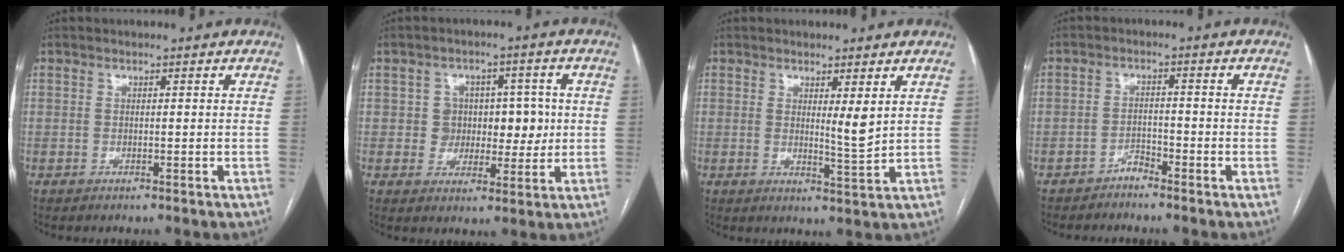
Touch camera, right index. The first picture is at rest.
{"total": 6.2, "force": [0.6, 5.7, 2.5], "torque": [-0.014, 0.025, 0.012]}
{"total": 3.5, "force": [1.3, 0.2, 3.3], "torque": [-0.055, -0.014, 0.025]}
{"total": 2.0, "force": [-1.8, 0.6, 0.4], "torque": [0.003, 0.002, -0.032]}